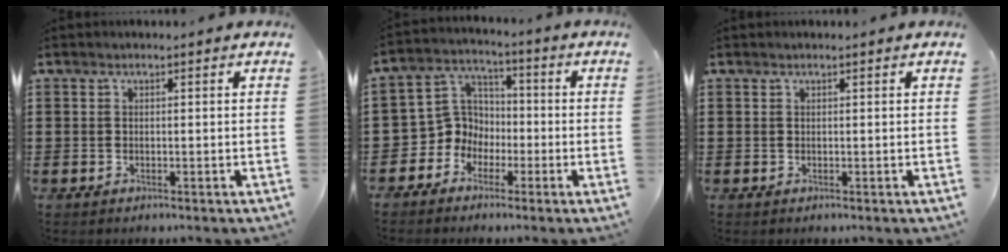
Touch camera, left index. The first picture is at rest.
{"total": 6.7, "force": [-2.3, 6.1, 1.3], "torque": [-0.065, 0.004, -0.050]}
{"total": 0.0}